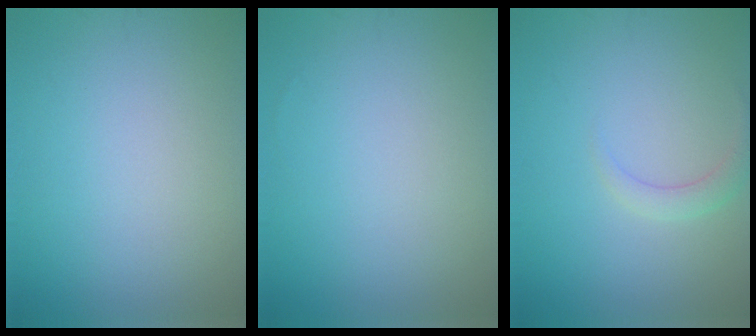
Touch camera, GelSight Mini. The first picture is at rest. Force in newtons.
{"total": 0.0}
{"total": 1.5, "press": 1.5, "slide": 0.1}